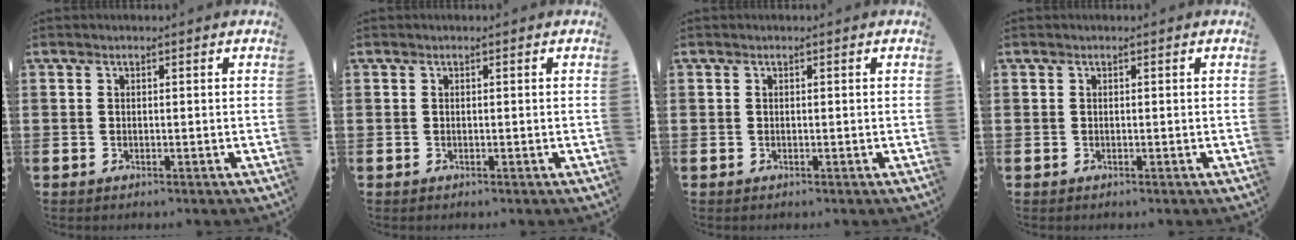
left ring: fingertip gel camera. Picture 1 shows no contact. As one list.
[{"total": 0.0}, {"total": 0.0}, {"total": 0.0}]